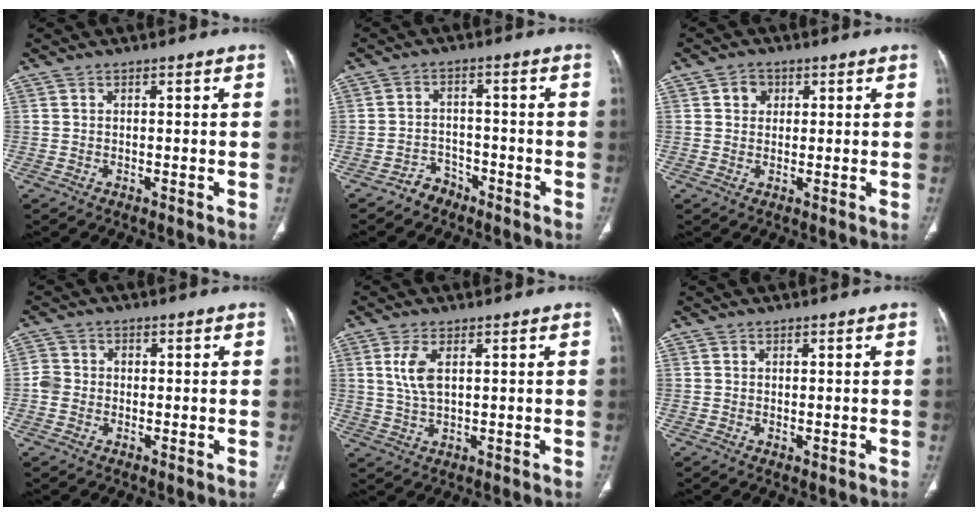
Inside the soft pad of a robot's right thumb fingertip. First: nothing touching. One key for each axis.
{"total": 3.7, "fx": -2.9, "fy": 2.3, "fz": 0.1, "tx": 0.008, "ty": 0.026, "tz": -0.050}
{"total": 3.0, "fx": 1.0, "fy": 2.6, "fz": 1.1, "tx": -0.002, "ty": -0.002, "tz": 0.014}
{"total": 3.3, "fx": -0.6, "fy": 3.0, "fz": 1.2, "tx": -0.014, "ty": 0.010, "tz": -0.018}
{"total": 5.3, "fx": 1.5, "fy": 2.3, "fz": 4.5, "tx": -0.102, "ty": -0.004, "tz": 0.037}
{"total": 1.0, "fx": -0.2, "fy": 0.5, "fz": 0.8, "tx": -0.014, "ty": -0.004, "tz": 0.001}